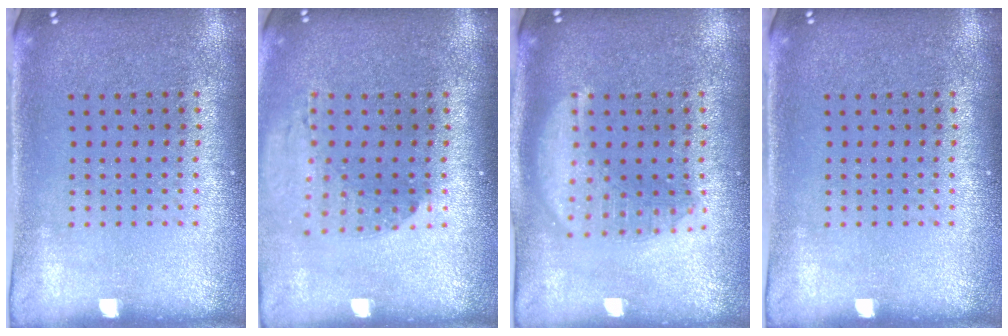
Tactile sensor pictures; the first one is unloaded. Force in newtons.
{"total": 1.3, "press": 1.3, "slide": 0.4}
{"total": 2.1, "press": 2.1, "slide": 0.1}
{"total": 0.0}